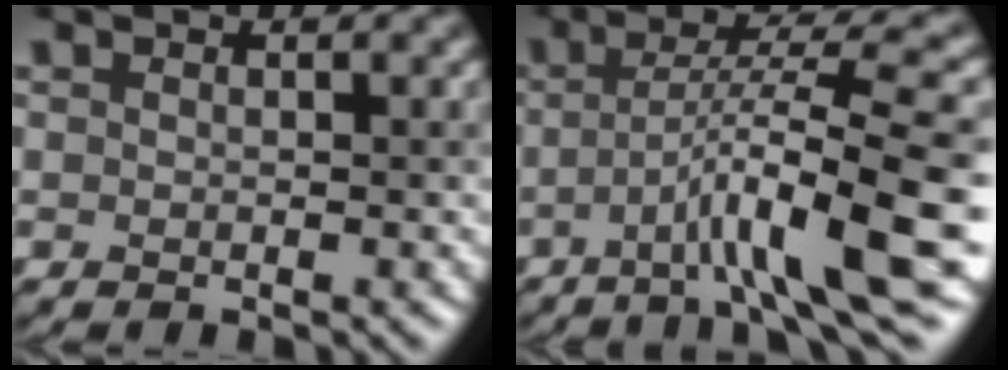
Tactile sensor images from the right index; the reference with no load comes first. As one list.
[{"total": 9.2, "force": [-2.8, 1.2, 8.7], "torque": [-0.129, 0.013, -0.049]}]